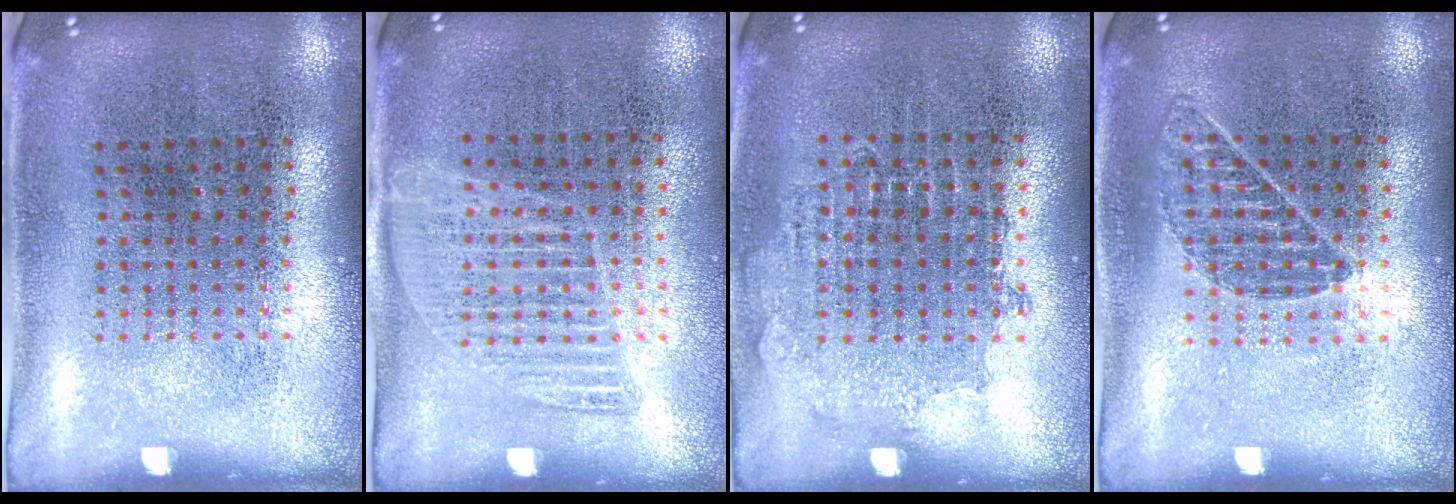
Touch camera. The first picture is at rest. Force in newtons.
{"total": 1.1, "press": 1.0, "slide": 0.5}
{"total": 0.8, "press": 0.8, "slide": 0.2}
{"total": 0.8, "press": 0.8, "slide": 0.2}